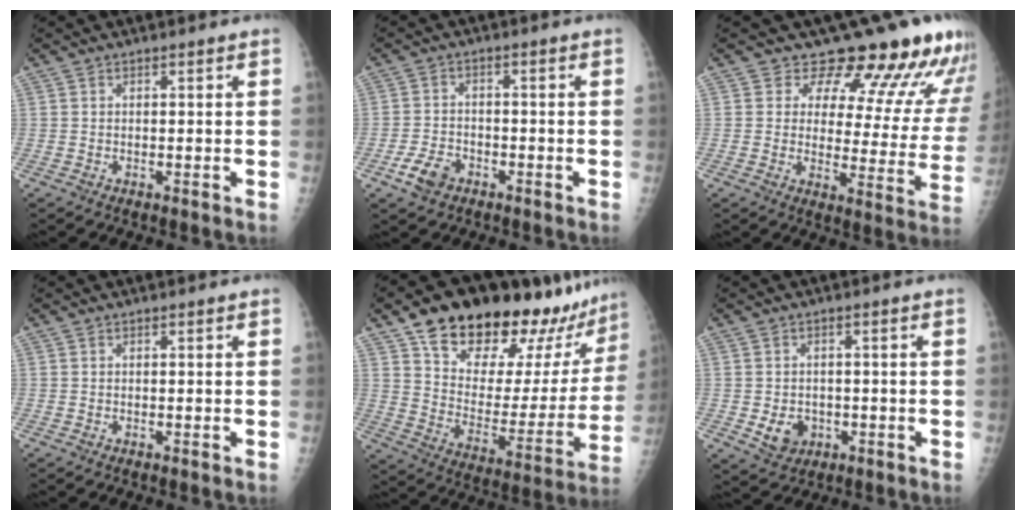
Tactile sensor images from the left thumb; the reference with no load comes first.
{"total": 5.3, "force": [-2.9, 3.6, 2.6], "torque": [-0.044, 0.014, -0.051]}
{"total": 16.6, "force": [13.8, 5.9, 7.2], "torque": [-0.040, -0.095, 0.156]}
{"total": 0.0}
{"total": 27.6, "force": [21.4, 10.4, 14.0], "torque": [-0.171, -0.090, 0.313]}
{"total": 5.2, "force": [-1.2, 4.3, 2.5], "torque": [-0.022, 0.003, -0.009]}